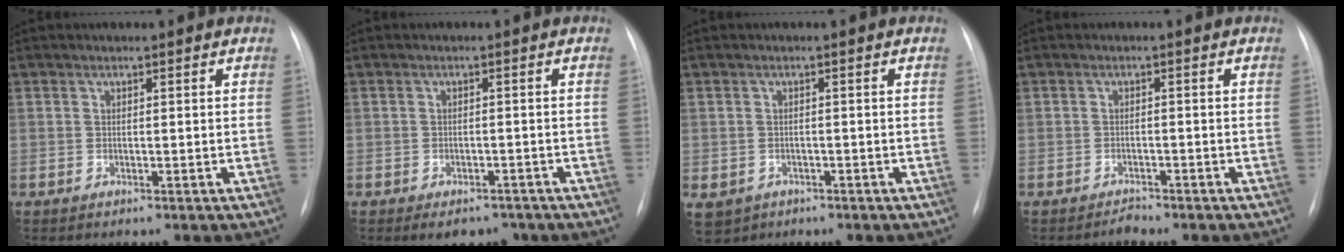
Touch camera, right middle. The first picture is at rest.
{"total": 5.0, "force": [-3.7, 2.7, 1.8], "torque": [-0.012, 0.004, -0.044]}
{"total": 5.8, "force": [-2.9, 4.7, 1.6], "torque": [-0.035, 0.003, -0.035]}
{"total": 1.3, "force": [-1.3, 0.4, 0.0], "torque": [0.001, -0.002, -0.020]}